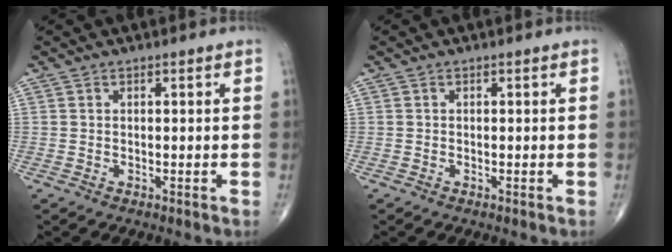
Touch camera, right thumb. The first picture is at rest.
{"total": 0.0}